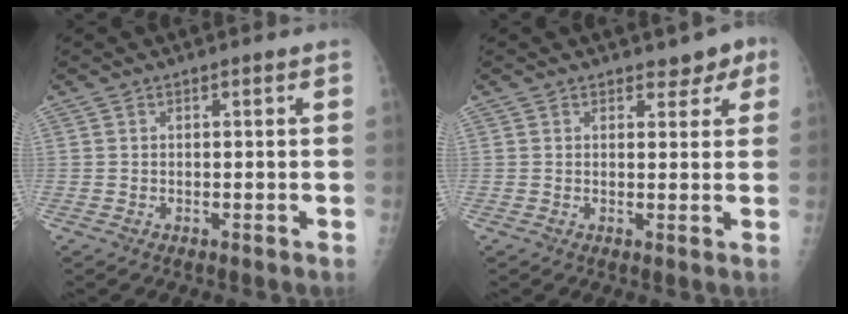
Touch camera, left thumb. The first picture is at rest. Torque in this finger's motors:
{"motor_torque": [-0.35, -0.21, 0.03, -0.12, 0.03]}